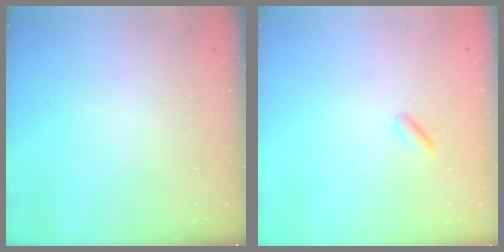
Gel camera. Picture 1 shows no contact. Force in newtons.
{"total": 1.1, "press": 0.9, "slide": 0.7}